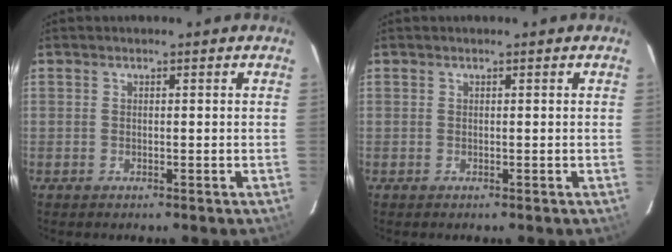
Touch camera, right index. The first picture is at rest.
{"total": 0.0}